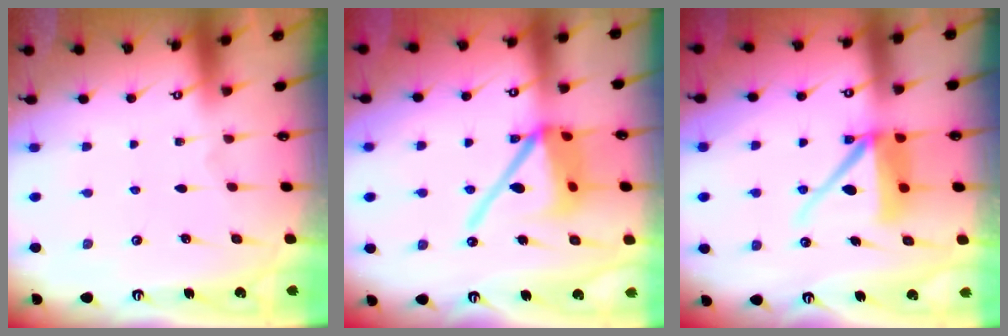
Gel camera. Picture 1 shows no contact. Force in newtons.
{"total": 15.1, "press": 14.9, "slide": 2.2}
{"total": 11.3, "press": 11.2, "slide": 1.6}